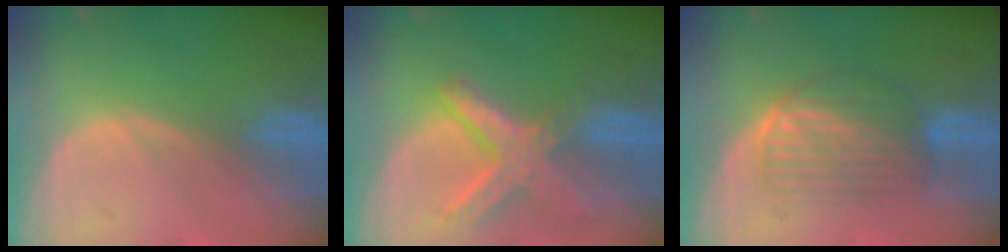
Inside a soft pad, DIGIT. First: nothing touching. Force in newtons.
{"total": 8.2, "press": 7.0, "slide": 4.3}
{"total": 6.2, "press": 6.1, "slide": 1.4}